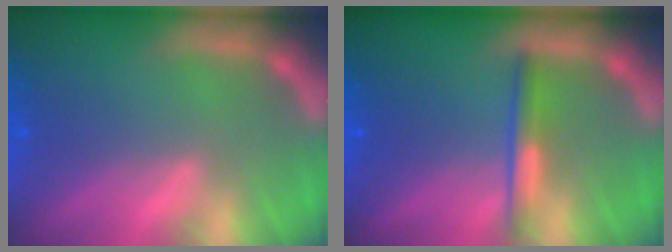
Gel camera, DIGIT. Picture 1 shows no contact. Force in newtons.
{"total": 2.4}